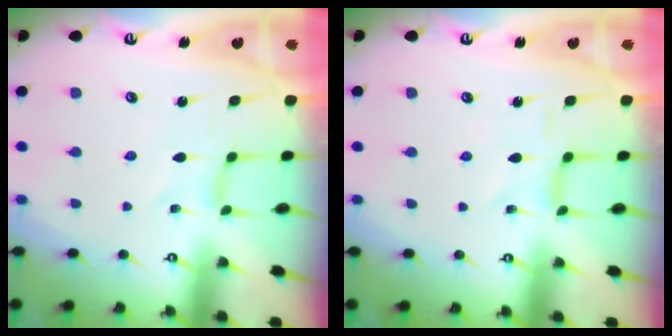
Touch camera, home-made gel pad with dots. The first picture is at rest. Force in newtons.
{"total": 2.5, "press": 2.5, "slide": 0.4}